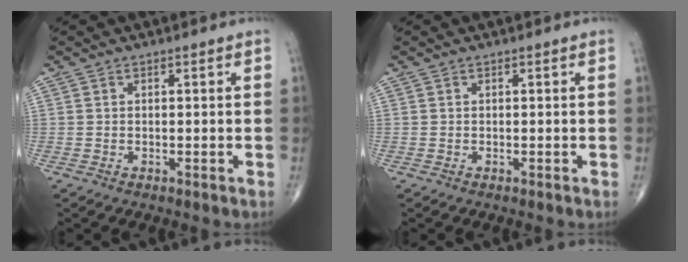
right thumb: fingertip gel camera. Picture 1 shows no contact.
{"total": 0.0}